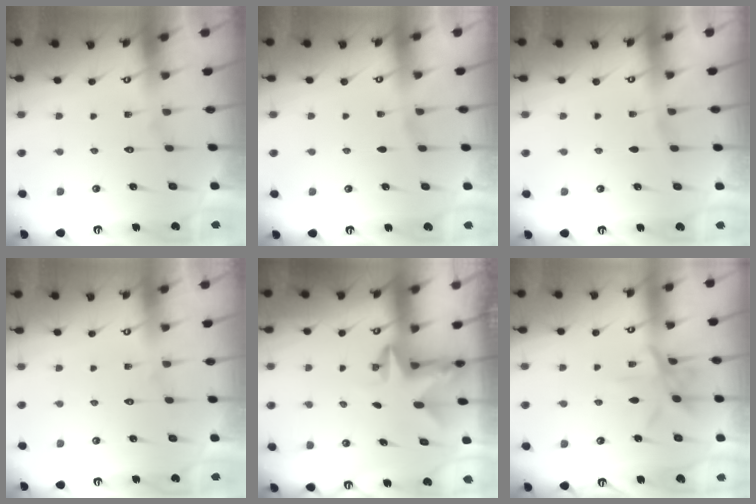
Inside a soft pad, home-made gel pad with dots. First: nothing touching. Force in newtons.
{"total": 2.1, "press": 2.1, "slide": 0.3}
{"total": 2.1, "press": 2.1, "slide": 0.3}
{"total": 0.0}
{"total": 2.4, "press": 2.4, "slide": 0.4}
{"total": 8.5, "press": 8.5, "slide": 0.6}